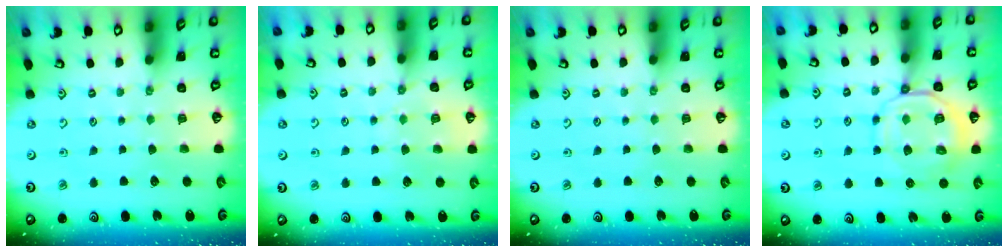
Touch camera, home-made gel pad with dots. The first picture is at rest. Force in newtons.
{"total": 6.6, "press": 6.6, "slide": 0.5}
{"total": 0.0}
{"total": 10.4, "press": 10.4, "slide": 1.2}